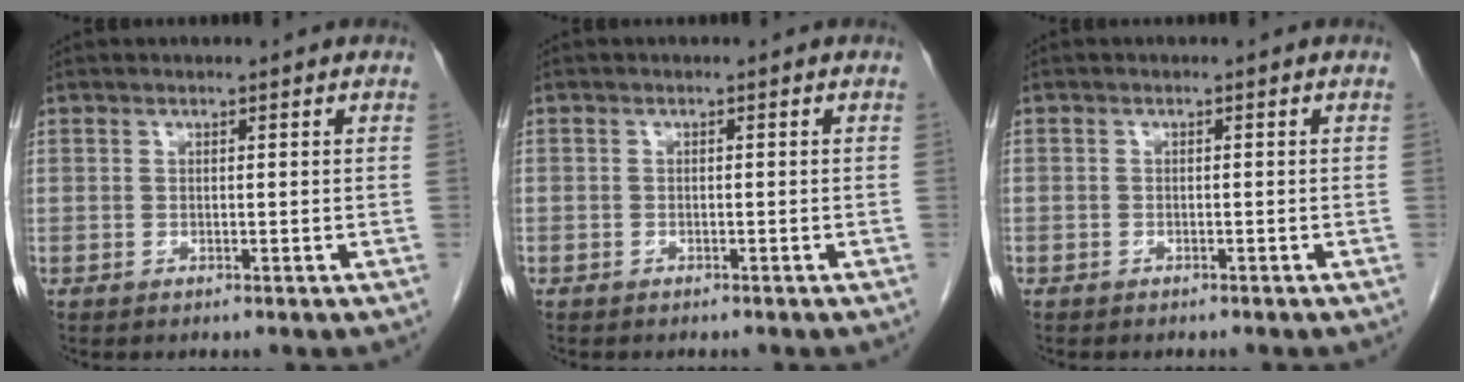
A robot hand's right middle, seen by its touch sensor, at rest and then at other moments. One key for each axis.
{"total": 1.1, "fx": -0.9, "fy": 0.7, "fz": 0.0, "tx": -0.009, "ty": 0.003, "tz": -0.017}
{"total": 1.6, "fx": -1.3, "fy": 1.0, "fz": 0.1, "tx": -0.011, "ty": 0.002, "tz": -0.022}